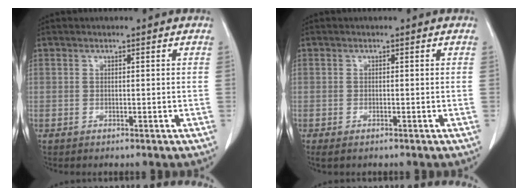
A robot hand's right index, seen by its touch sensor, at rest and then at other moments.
{"total": 1.4, "force": [-1.0, 0.5, 0.9], "torque": [-0.015, -0.003, -0.010]}